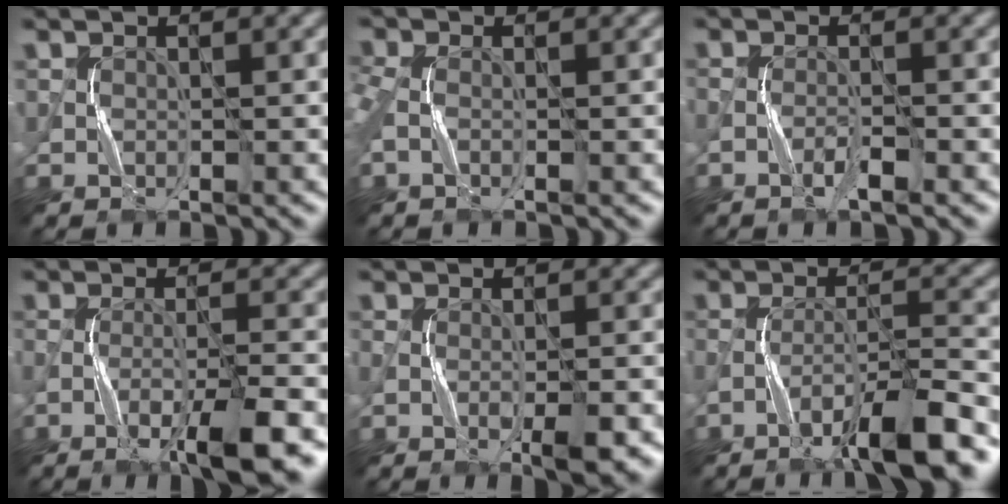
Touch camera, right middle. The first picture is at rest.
{"total": 2.7, "force": [-0.4, 1.7, 2.1], "torque": [-0.060, 0.000, -0.014]}
{"total": 1.7, "force": [-1.0, 0.2, 1.3], "torque": [-0.028, 0.004, -0.024]}
{"total": 7.0, "force": [-4.0, 1.2, 5.7], "torque": [-0.089, 0.002, -0.072]}
{"total": 4.3, "force": [-1.8, 1.2, 3.7], "torque": [-0.071, -0.008, -0.028]}
{"total": 7.7, "force": [-5.0, 1.3, 5.8], "torque": [-0.098, 0.005, -0.088]}